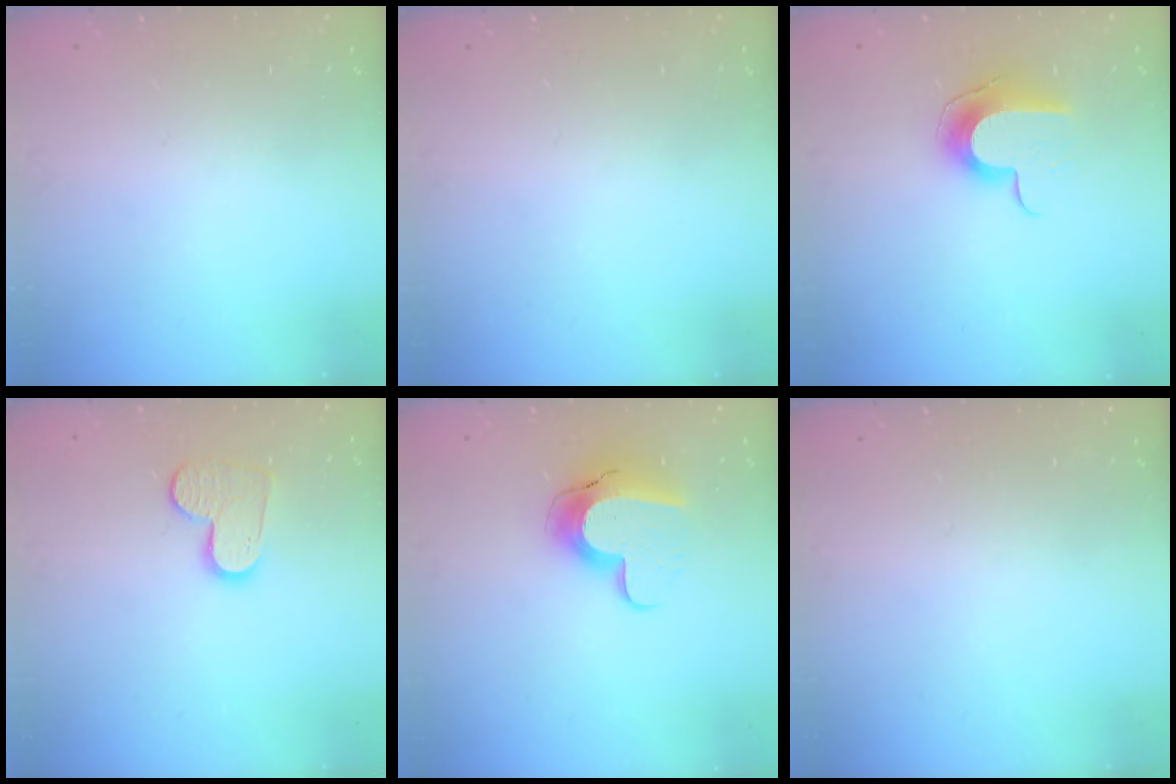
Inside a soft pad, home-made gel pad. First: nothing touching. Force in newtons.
{"total": 0.0}
{"total": 9.8, "press": 9.8, "slide": 0.6}
{"total": 10.0, "press": 10.0, "slide": 0.8}
{"total": 12.0, "press": 12.0, "slide": 0.9}
{"total": 0.0}